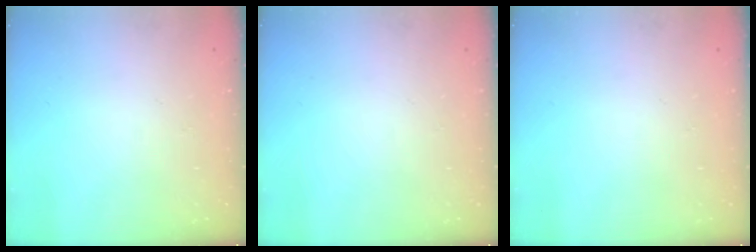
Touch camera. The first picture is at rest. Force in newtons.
{"total": 0.0}
{"total": 0.0}